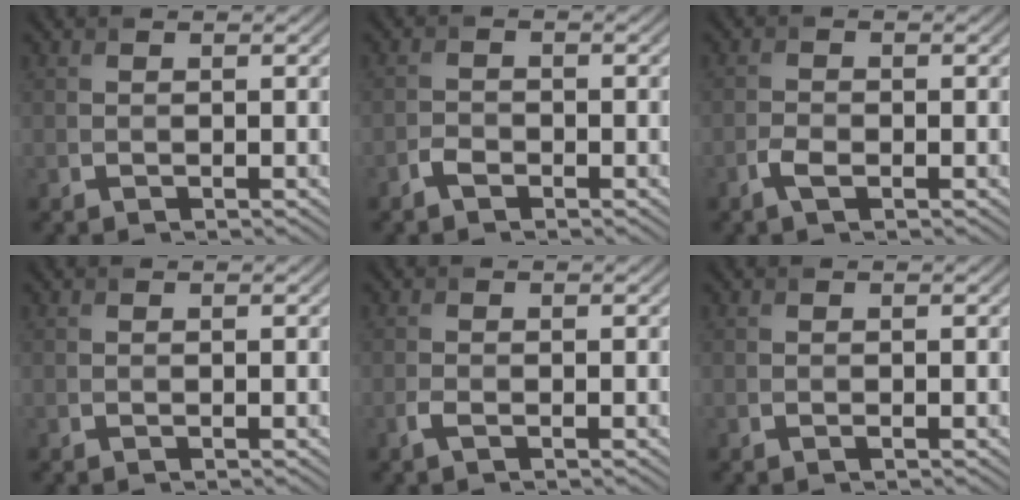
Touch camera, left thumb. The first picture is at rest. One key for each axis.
{"total": 1.6, "fx": -1.2, "fy": 0.8, "fz": 0.7, "tx": -0.013, "ty": 0.002, "tz": -0.027}
{"total": 1.9, "fx": -1.0, "fy": 0.8, "fz": 1.4, "tx": -0.029, "ty": 0.001, "tz": -0.024}
{"total": 0.0}
{"total": 1.1, "fx": -0.6, "fy": 0.3, "fz": 0.8, "tx": -0.021, "ty": 0.000, "tz": -0.014}
{"total": 0.0}